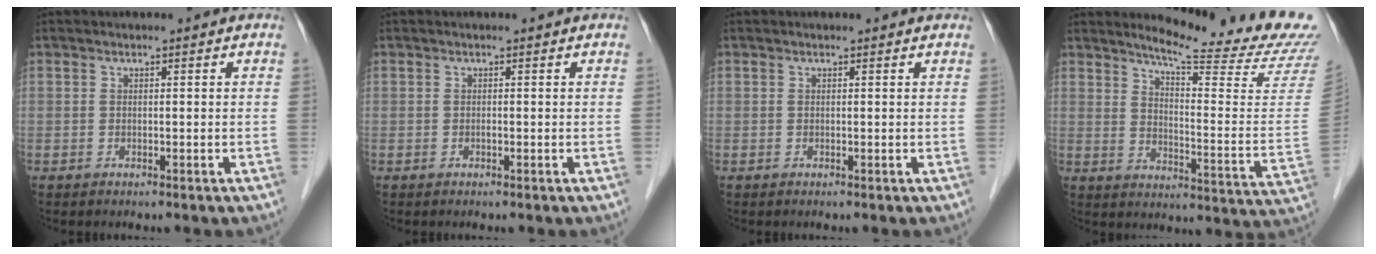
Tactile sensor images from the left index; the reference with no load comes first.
{"total": 0.0}
{"total": 1.2, "force": [1.2, 0.1, 0.1], "torque": [-0.011, 0.003, 0.009]}
{"total": 20.6, "force": [18.8, -0.8, 8.4], "torque": [-0.130, -0.113, 0.231]}